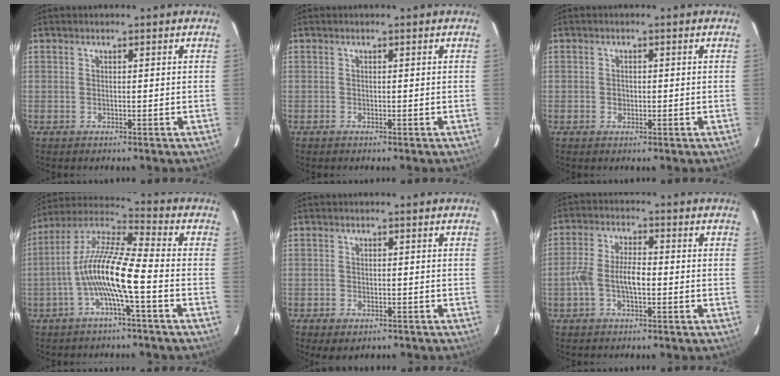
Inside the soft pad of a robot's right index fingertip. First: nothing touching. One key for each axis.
{"total": 0.0}
{"total": 1.4, "fx": -0.3, "fy": 1.2, "fz": 0.5, "tx": -0.009, "ty": 0.002, "tz": -0.005}
{"total": 12.0, "fx": -3.5, "fy": 1.0, "fz": 11.4, "tx": -0.225, "ty": 0.012, "tz": -0.074}
{"total": 3.5, "fx": -2.2, "fy": 2.0, "fz": 1.8, "tx": -0.041, "ty": -0.012, "tz": -0.032}
{"total": 6.1, "fx": -1.6, "fy": 2.6, "fz": 5.3, "tx": -0.113, "ty": 0.011, "tz": -0.031}